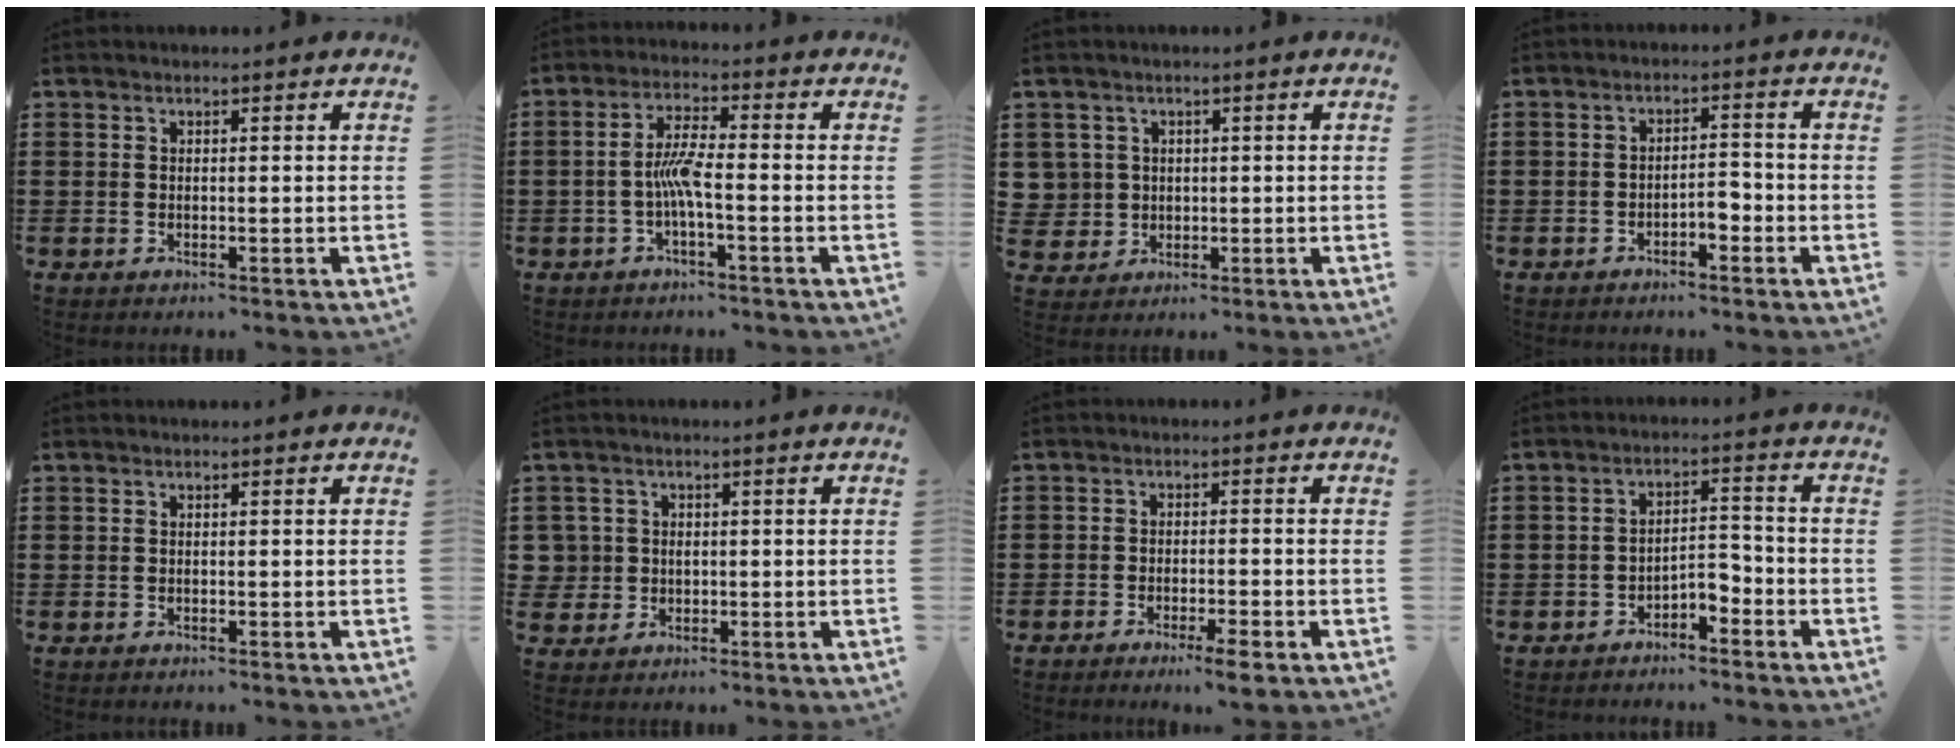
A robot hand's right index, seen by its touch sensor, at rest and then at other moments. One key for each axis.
{"total": 5.1, "fx": -1.4, "fy": 0.8, "fz": 4.9, "tx": -0.102, "ty": 0.000, "tz": -0.033}
{"total": 2.9, "fx": 0.4, "fy": 2.9, "fz": 0.2, "tx": -0.029, "ty": 0.004, "tz": 0.006}
{"total": 2.8, "fx": -1.8, "fy": 1.0, "fz": 1.9, "tx": -0.035, "ty": 0.006, "tz": -0.036}
{"total": 0.0}
{"total": 2.8, "fx": -0.1, "fy": 2.8, "fz": 0.4, "tx": -0.031, "ty": 0.003, "tz": -0.005}
{"total": 3.0, "fx": -2.5, "fy": 0.1, "fz": 1.6, "tx": -0.026, "ty": 0.002, "tz": -0.045}
{"total": 3.3, "fx": -2.7, "fy": 1.0, "fz": 1.6, "tx": -0.032, "ty": 0.009, "tz": -0.055}